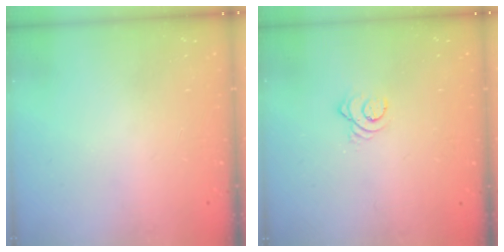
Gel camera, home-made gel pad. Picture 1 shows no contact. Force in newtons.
{"total": 3.0, "press": 3.0, "slide": 0.3}